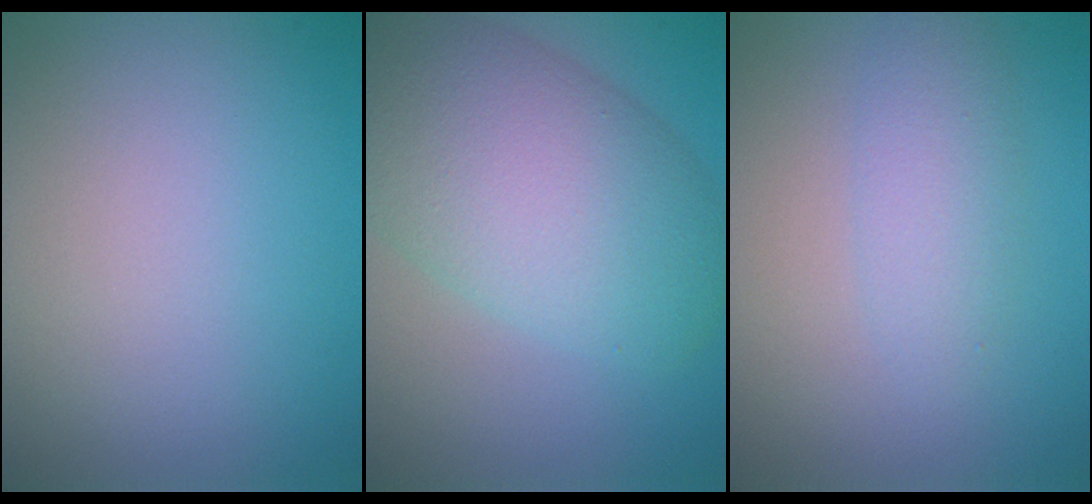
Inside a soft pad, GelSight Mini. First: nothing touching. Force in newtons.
{"total": 10.2, "press": 10.2, "slide": 0.3}
{"total": 2.4, "press": 2.4, "slide": 0.0}